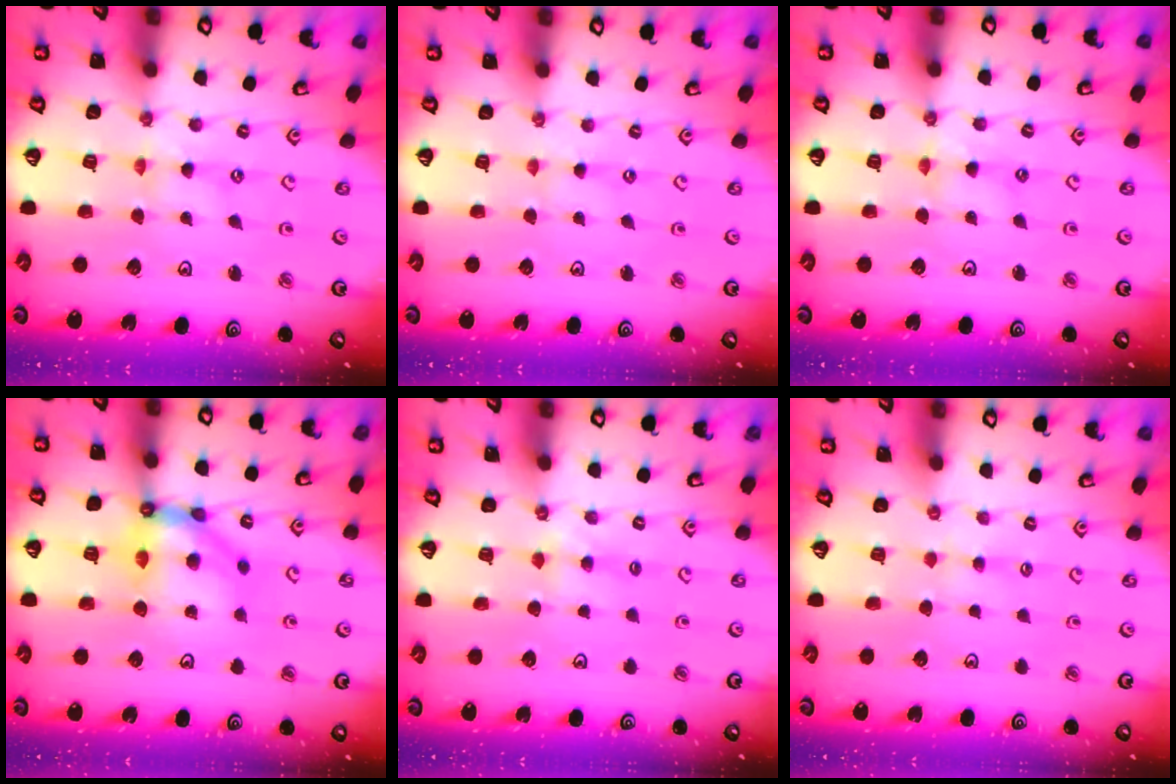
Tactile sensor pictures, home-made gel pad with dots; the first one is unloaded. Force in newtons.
{"total": 0.5, "press": 0.5, "slide": 0.1}
{"total": 3.0, "press": 2.9, "slide": 0.3}
{"total": 10.4, "press": 10.3, "slide": 1.1}
{"total": 3.7, "press": 3.7, "slide": 0.4}
{"total": 2.8, "press": 2.8, "slide": 0.3}